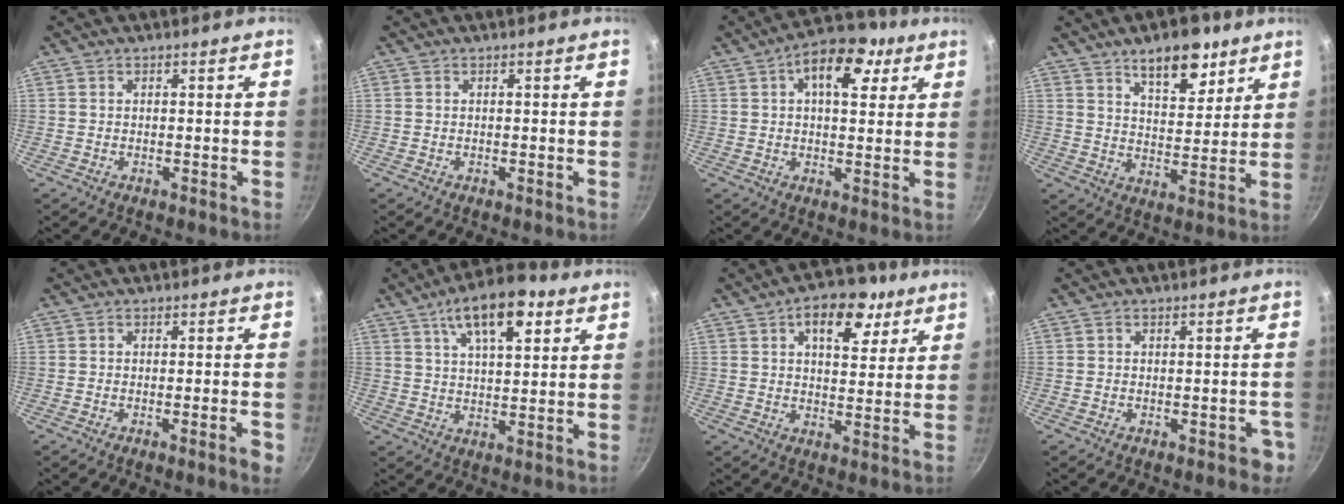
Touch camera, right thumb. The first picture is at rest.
{"total": 0.0}
{"total": 11.4, "force": [4.4, 6.3, 8.5], "torque": [-0.091, -0.008, 0.052]}
{"total": 11.3, "force": [7.2, 5.1, 7.0], "torque": [-0.065, -0.042, 0.110]}
{"total": 3.2, "force": [-1.5, 0.3, 2.8], "torque": [-0.038, 0.007, -0.020]}
{"total": 12.9, "force": [6.1, 5.5, 10.0], "torque": [-0.142, -0.009, 0.093]}
{"total": 10.9, "force": [5.0, 6.1, 7.5], "torque": [-0.067, -0.019, 0.065]}
{"total": 3.5, "force": [-1.7, 1.9, 2.5], "torque": [-0.010, 0.022, -0.011]}